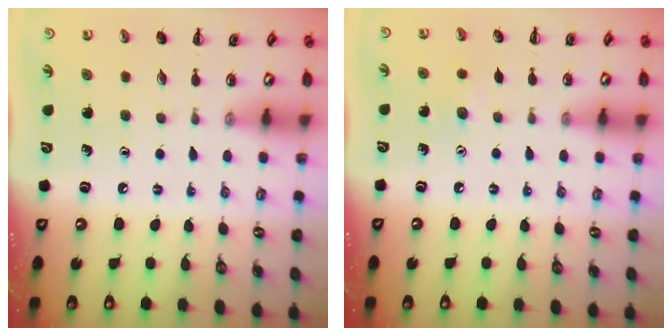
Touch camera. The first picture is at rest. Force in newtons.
{"total": 3.1, "press": 3.0, "slide": 0.8}